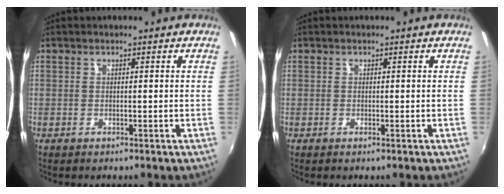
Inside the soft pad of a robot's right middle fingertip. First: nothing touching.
{"total": 0.0}